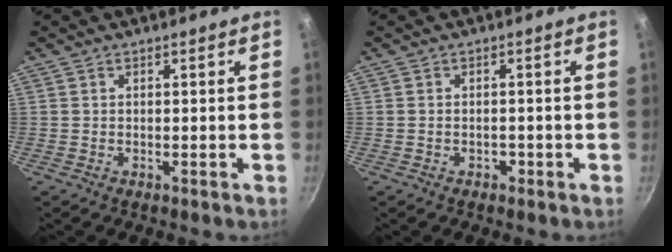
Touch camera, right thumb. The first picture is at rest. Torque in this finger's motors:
{"motor_torque": [-0.16, -0.05, -0.39, 0.14, -0.03]}